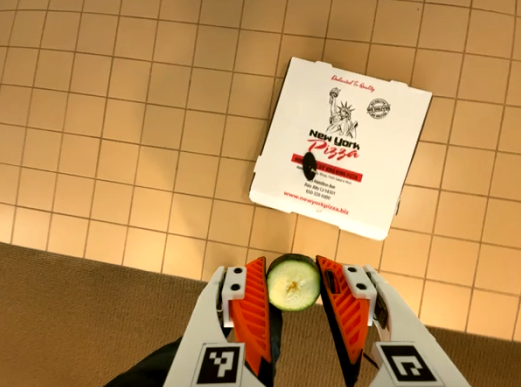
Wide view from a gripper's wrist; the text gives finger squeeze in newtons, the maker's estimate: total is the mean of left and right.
{"total": 7.6, "left": 7.7, "right": 7.6}